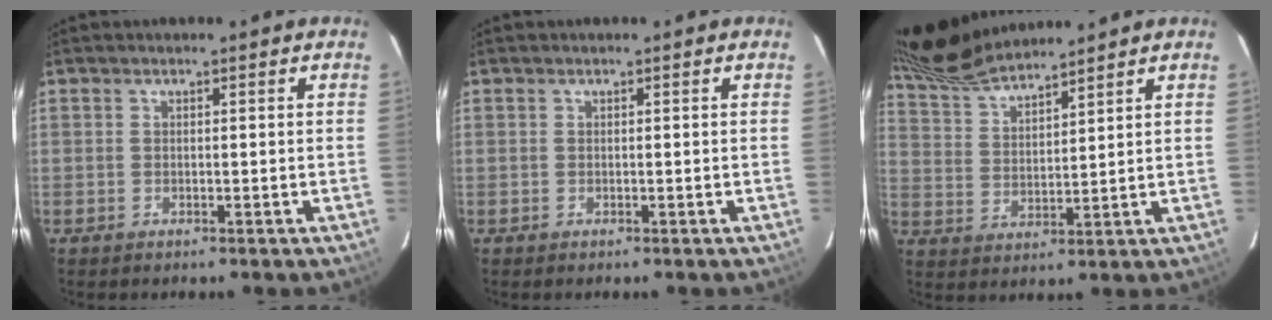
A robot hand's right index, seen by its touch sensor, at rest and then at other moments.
{"total": 0.0}
{"total": 12.0, "force": [11.3, 1.2, 4.0], "torque": [-0.084, 0.009, 0.215]}